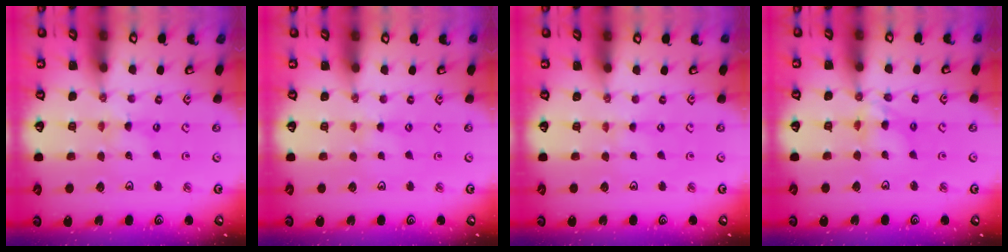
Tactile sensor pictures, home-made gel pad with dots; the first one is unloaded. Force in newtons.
{"total": 1.3, "press": 1.3, "slide": 0.3}
{"total": 0.0}
{"total": 6.8, "press": 6.8, "slide": 0.6}